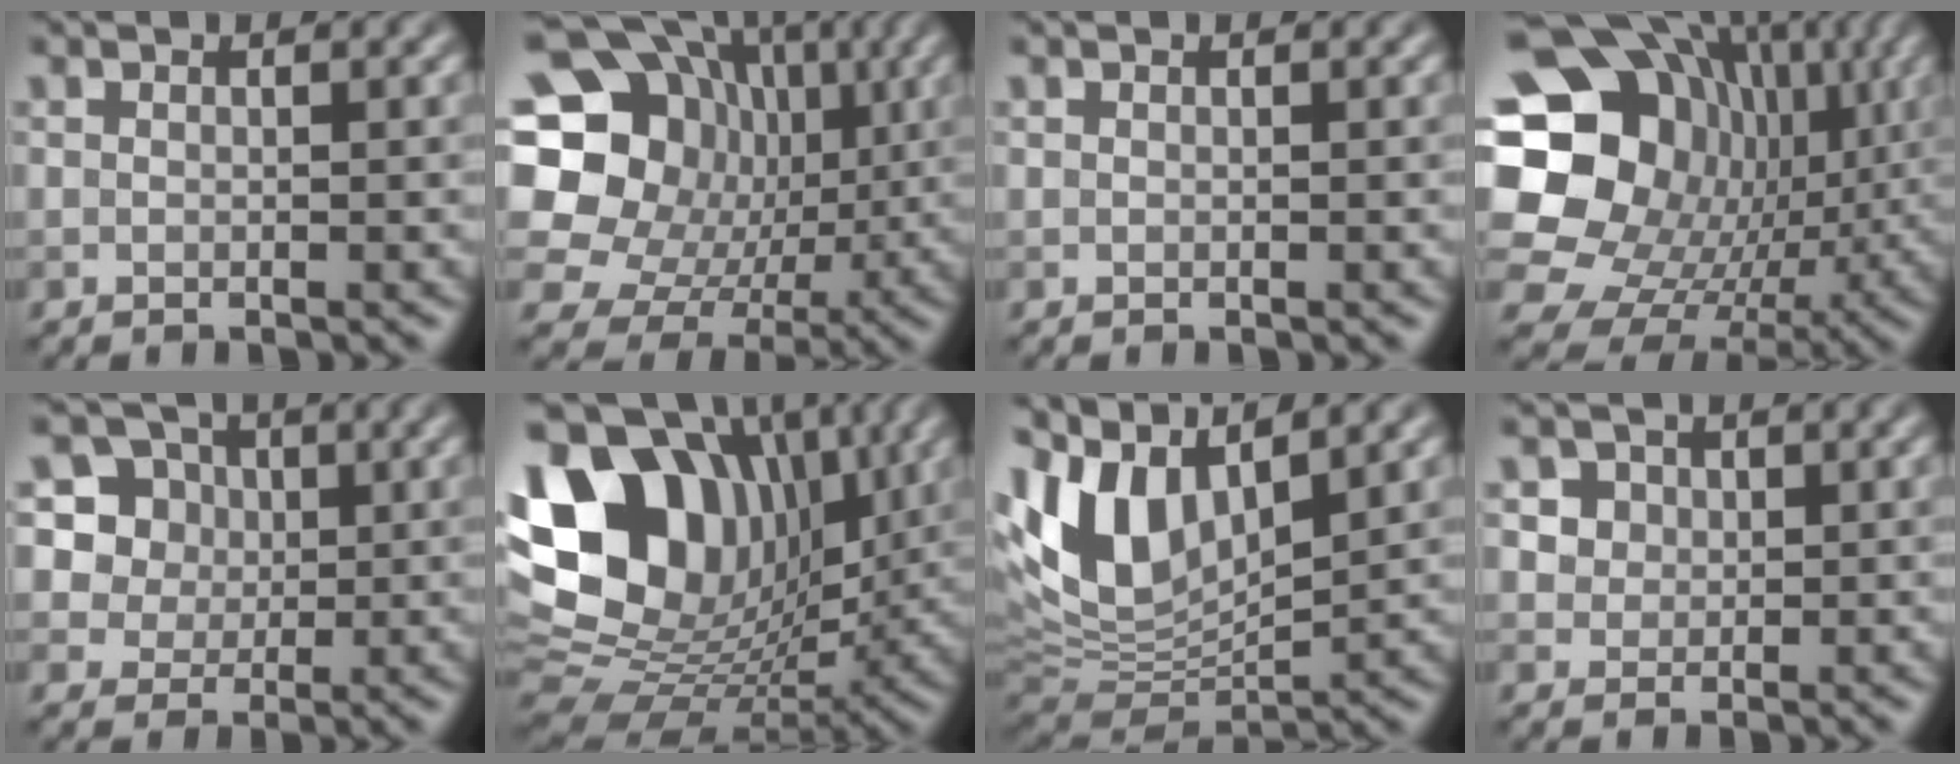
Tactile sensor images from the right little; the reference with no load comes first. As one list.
[{"total": 16.7, "force": [2.1, 14.6, 7.7], "torque": [-0.175, 0.031, 0.025]}, {"total": 0.0}, {"total": 21.7, "force": [3.8, 18.7, 10.2], "torque": [-0.206, 0.024, 0.061]}, {"total": 9.5, "force": [3.7, 8.0, 3.4], "torque": [-0.090, 0.022, 0.061]}, {"total": 16.5, "force": [4.4, 12.1, 10.4], "torque": [-0.213, 0.025, 0.075]}, {"total": 9.1, "force": [4.2, 4.7, 6.5], "torque": [-0.146, 0.003, 0.082]}, {"total": 4.3, "force": [2.0, 3.4, 1.7], "torque": [-0.032, 0.008, 0.032]}]